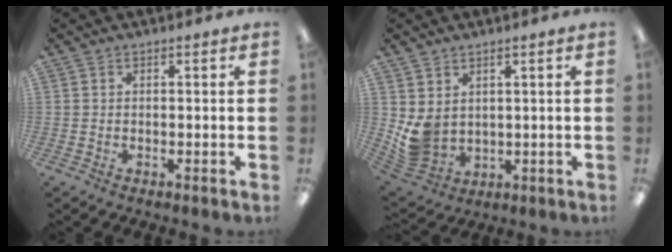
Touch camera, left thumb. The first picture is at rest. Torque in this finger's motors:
{"motor_torque": [1.24, 1.28, 0.82, -0.54, 0.06]}